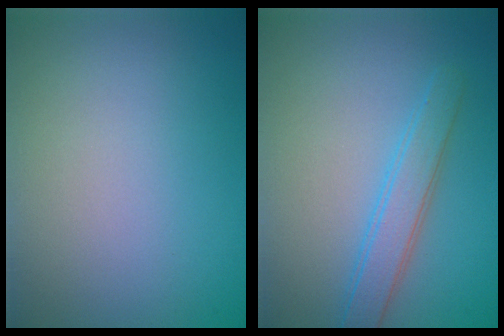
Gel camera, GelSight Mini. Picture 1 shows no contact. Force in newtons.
{"total": 2.9, "press": 2.9, "slide": 0.1}